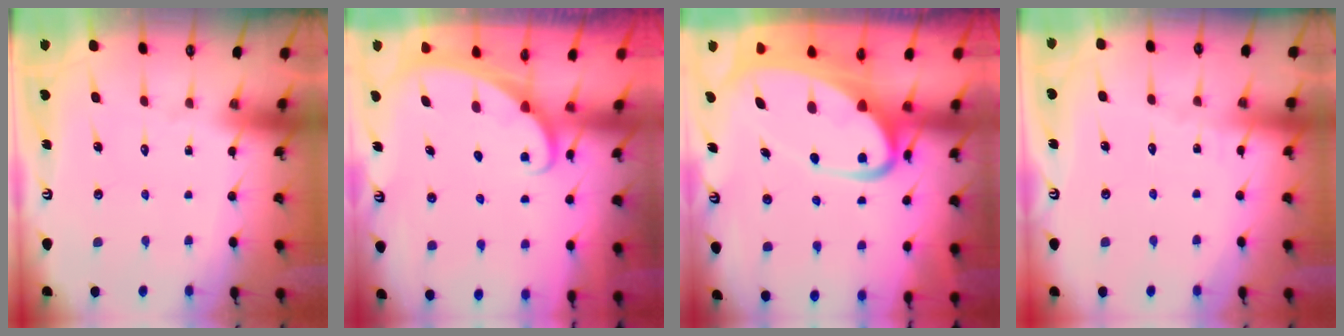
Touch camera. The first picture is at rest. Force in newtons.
{"total": 1.6, "press": 1.6, "slide": 0.1}
{"total": 9.2, "press": 9.1, "slide": 0.8}
{"total": 3.1, "press": 3.1, "slide": 0.3}